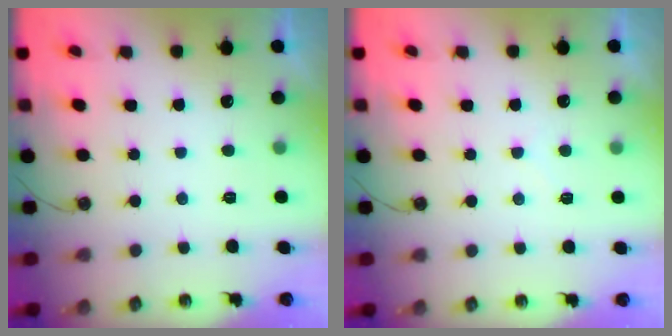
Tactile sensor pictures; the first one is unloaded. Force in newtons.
{"total": 3.9, "press": 3.8, "slide": 0.6}